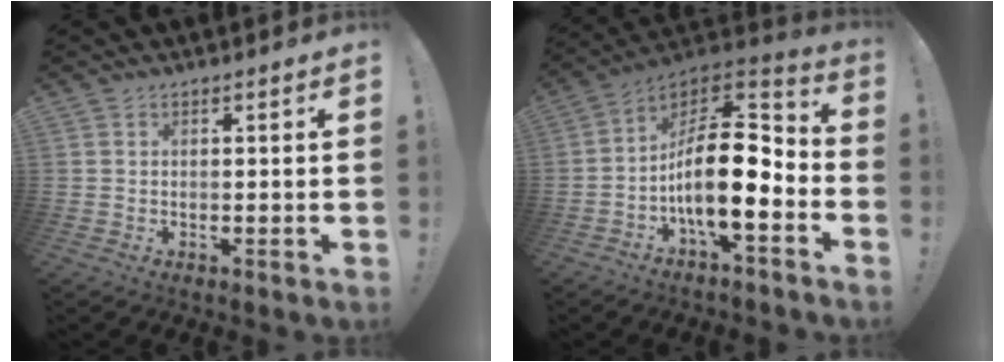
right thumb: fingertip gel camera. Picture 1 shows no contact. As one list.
[{"total": 17.4, "force": [-3.7, 7.4, 15.4], "torque": [-0.263, 0.012, -0.060]}]